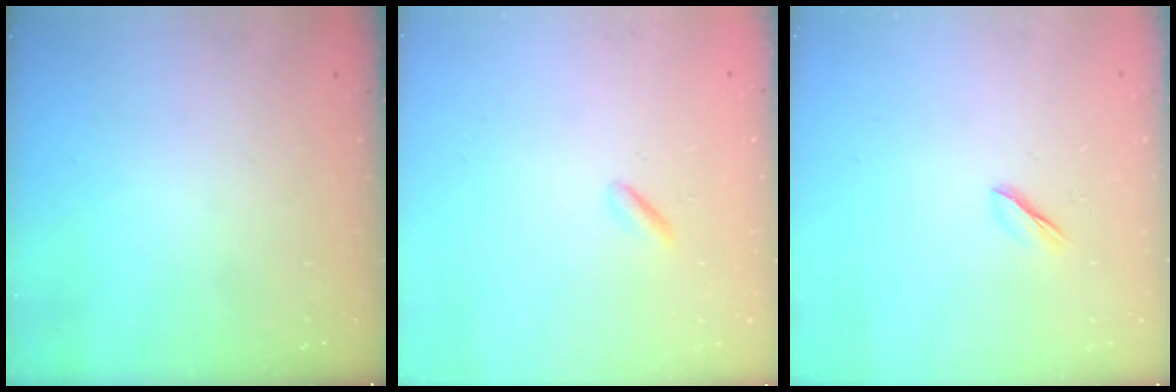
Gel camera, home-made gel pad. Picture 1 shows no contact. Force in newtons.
{"total": 0.0}
{"total": 2.0, "press": 2.0, "slide": 0.6}